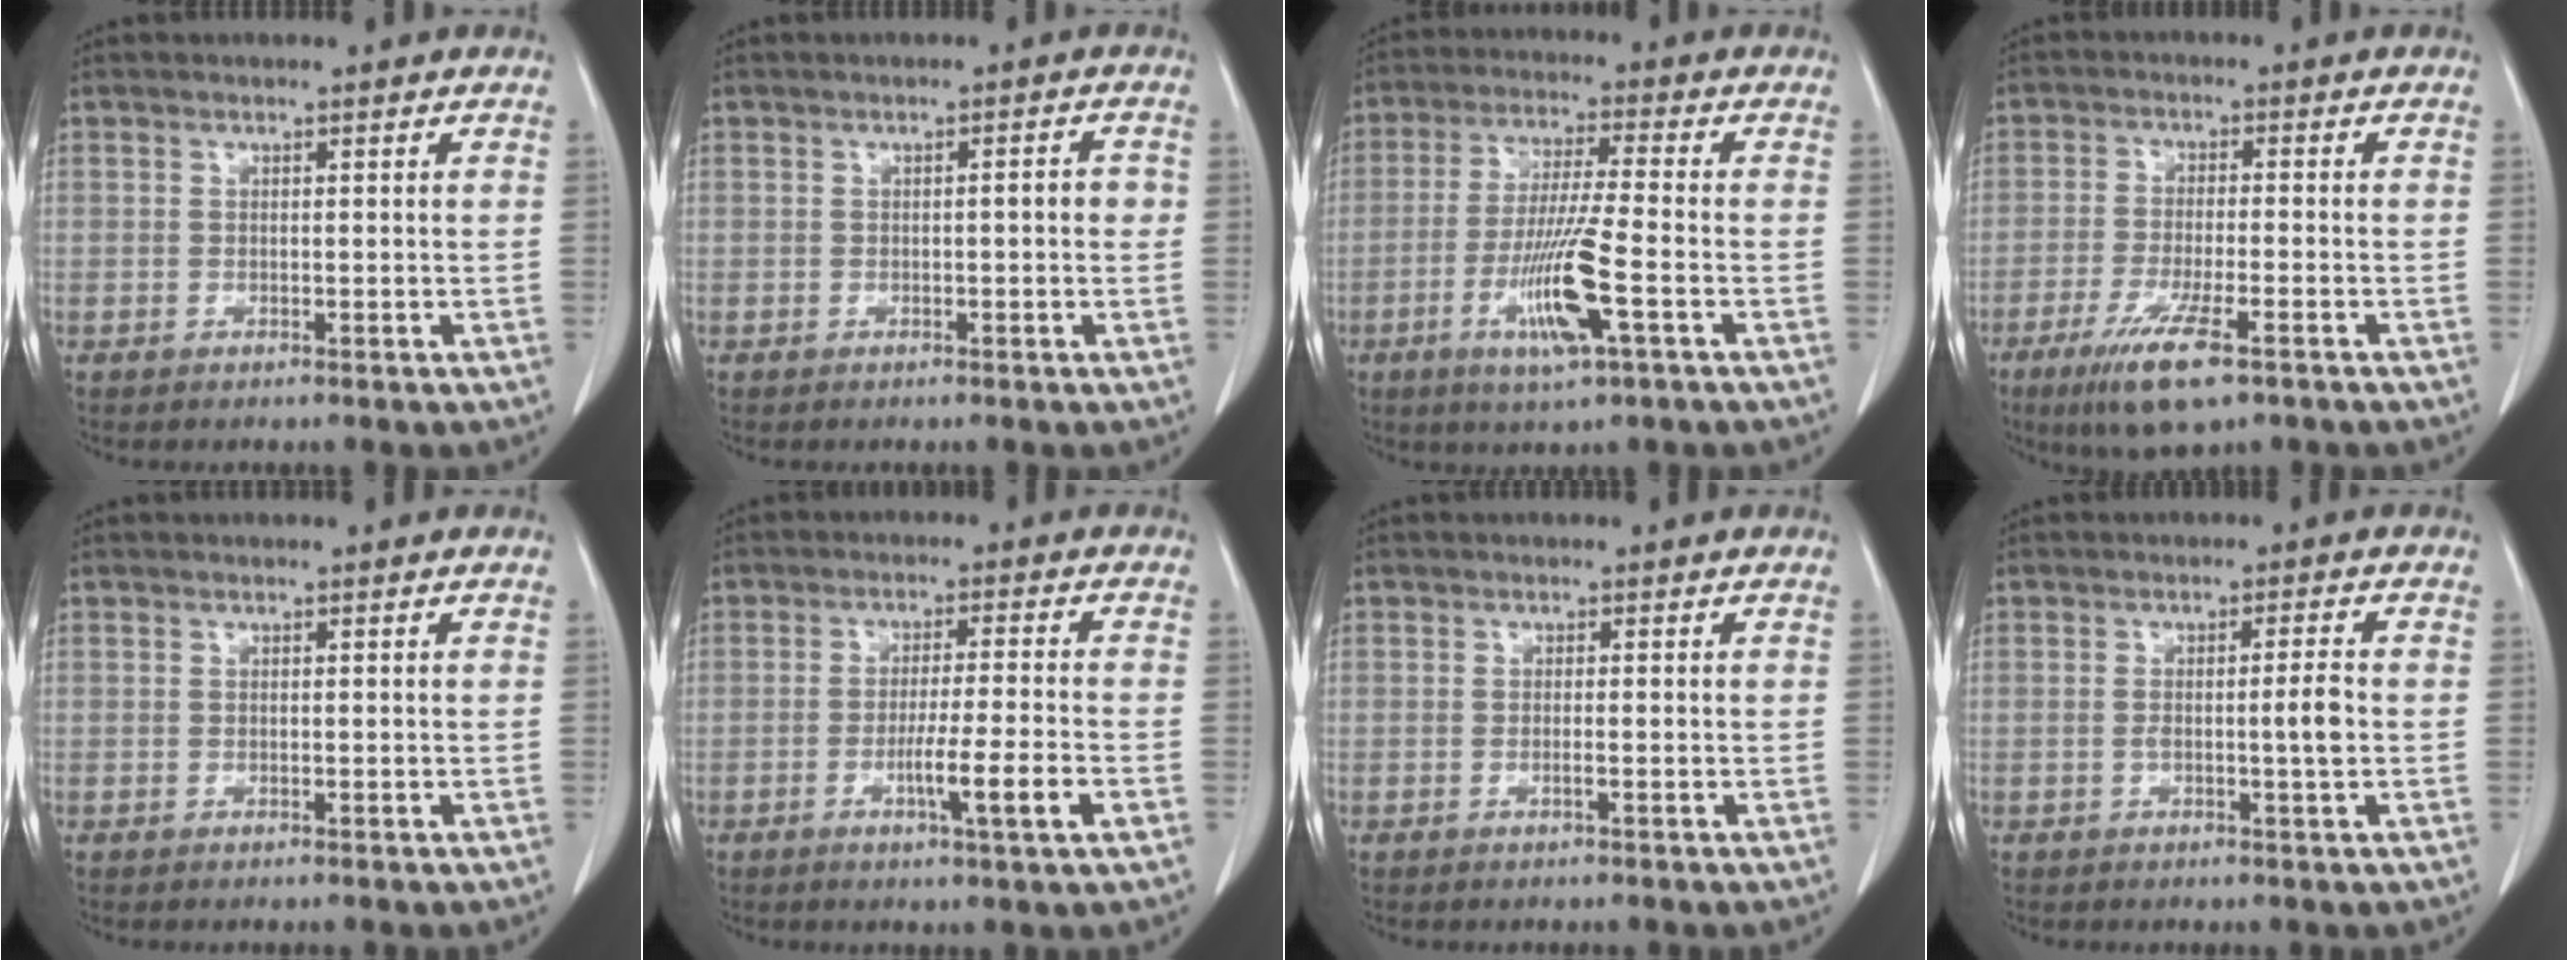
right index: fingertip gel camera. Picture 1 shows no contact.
{"total": 1.9, "force": [-0.1, 0.5, 1.8], "torque": [-0.025, 0.004, -0.003]}
{"total": 10.7, "force": [-3.8, 0.1, 10.0], "torque": [-0.194, -0.016, -0.072]}
{"total": 9.2, "force": [-5.5, 1.5, 7.3], "torque": [-0.137, -0.022, -0.091]}
{"total": 0.0}
{"total": 7.4, "force": [-2.7, -0.5, 6.9], "torque": [-0.109, -0.013, -0.045]}
{"total": 0.7, "force": [-0.3, -0.1, 0.7], "torque": [-0.012, 0.001, -0.005]}
{"total": 3.3, "force": [-0.5, -0.2, 3.3], "torque": [-0.055, 0.000, -0.008]}